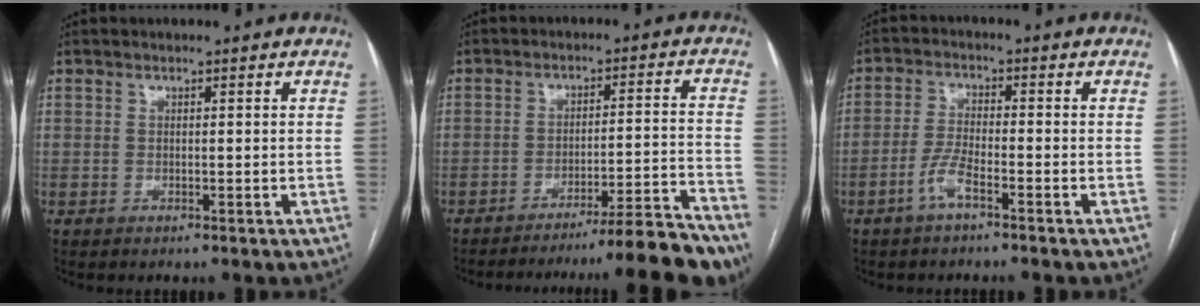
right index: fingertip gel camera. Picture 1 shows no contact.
{"total": 15.3, "force": [-13.7, -1.6, 6.6], "torque": [-0.053, 0.003, -0.195]}
{"total": 4.1, "force": [-2.5, 0.5, 3.1], "torque": [-0.067, -0.001, -0.055]}